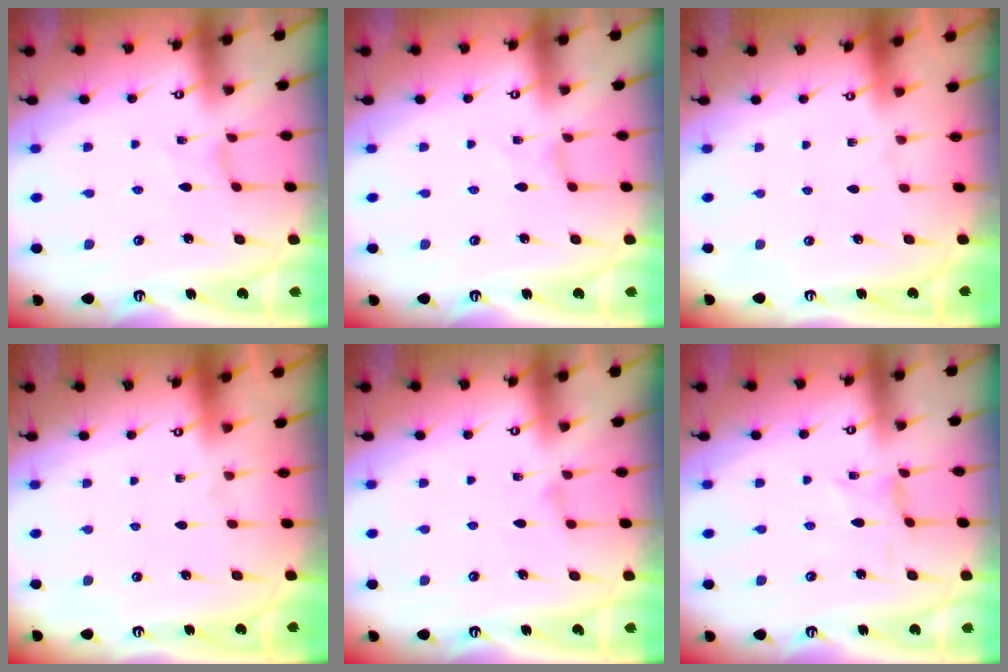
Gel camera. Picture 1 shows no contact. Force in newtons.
{"total": 0.0}
{"total": 0.0}
{"total": 0.0}
{"total": 2.1, "press": 2.1, "slide": 0.4}
{"total": 0.0}